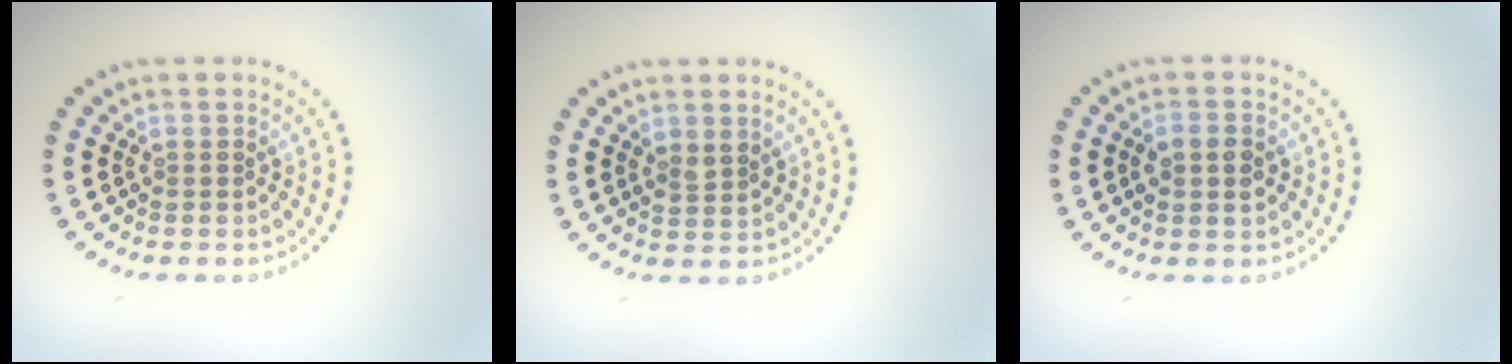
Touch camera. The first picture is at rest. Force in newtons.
{"total": 1.2, "press": 1.1, "slide": 0.5}
{"total": 2.9, "press": 2.9, "slide": 0.2}